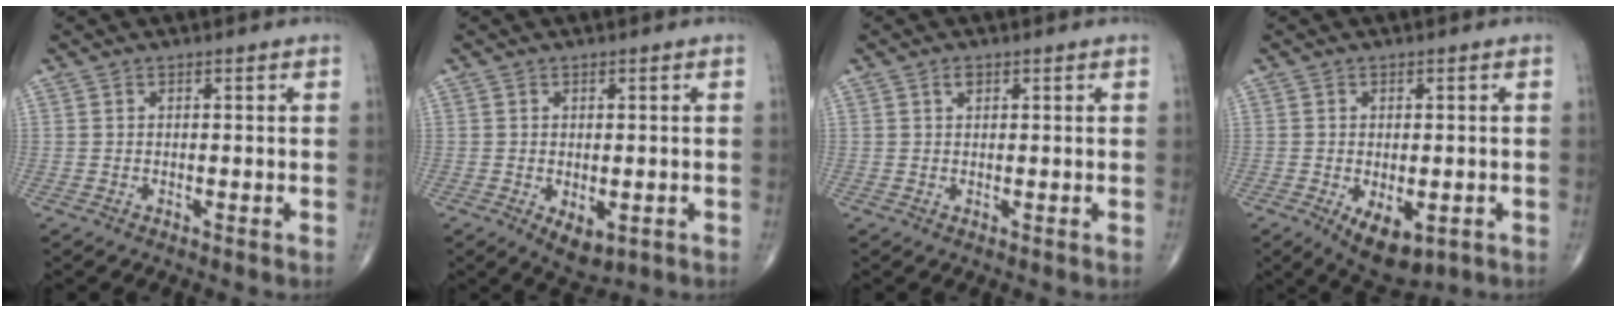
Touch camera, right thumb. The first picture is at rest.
{"total": 4.4, "force": [-1.3, 2.5, 3.4], "torque": [-0.045, -0.004, -0.006]}
{"total": 2.8, "force": [1.1, 1.7, 1.9], "torque": [-0.028, 0.004, 0.017]}
{"total": 7.7, "force": [-2.8, 4.1, 5.9], "torque": [-0.081, -0.007, -0.031]}